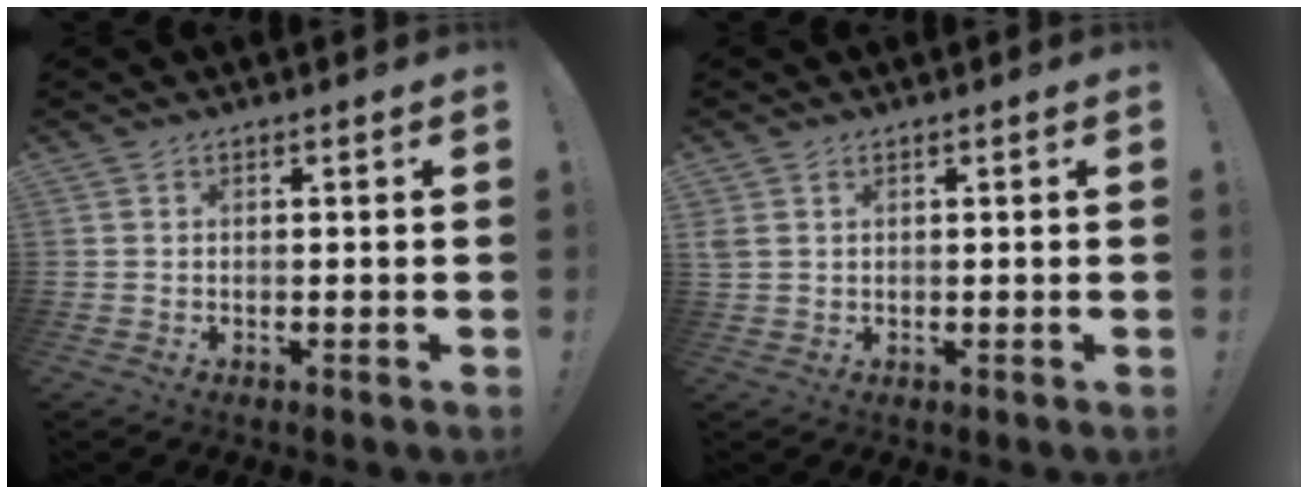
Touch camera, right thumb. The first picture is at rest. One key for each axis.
{"total": 2.0, "fx": 0.9, "fy": 1.4, "fz": 1.2, "tx": -0.029, "ty": 0.005, "tz": 0.019}